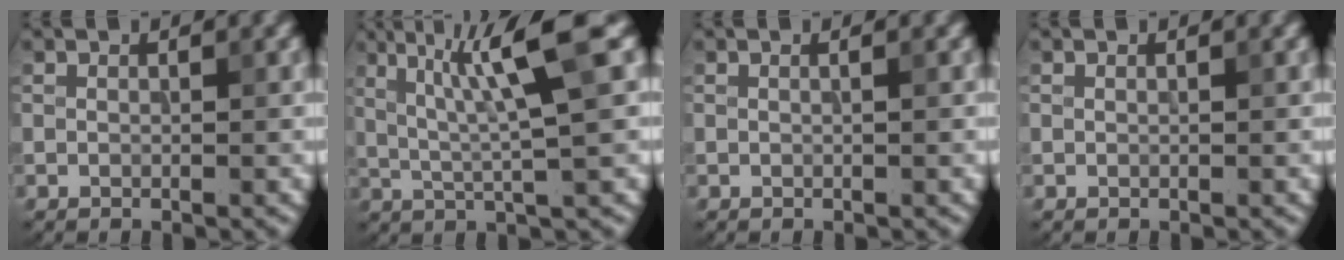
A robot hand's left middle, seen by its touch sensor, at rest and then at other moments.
{"total": 7.3, "force": [2.3, 0.7, 6.9], "torque": [-0.122, 0.014, 0.041]}
{"total": 0.6, "force": [0.1, 0.2, 0.5], "torque": [-0.006, 0.001, -0.005]}
{"total": 0.0}